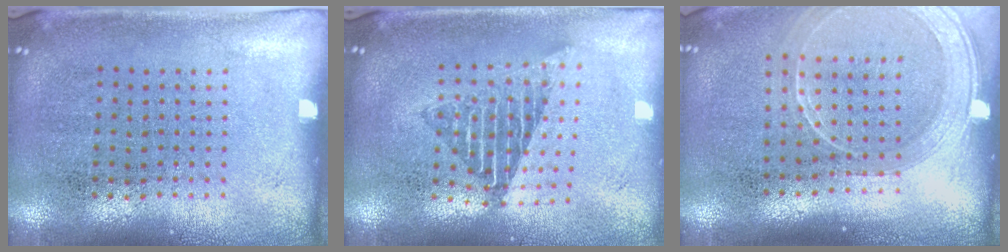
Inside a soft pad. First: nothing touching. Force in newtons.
{"total": 1.7, "press": 1.4, "slide": 1.0}
{"total": 2.0, "press": 1.8, "slide": 0.8}